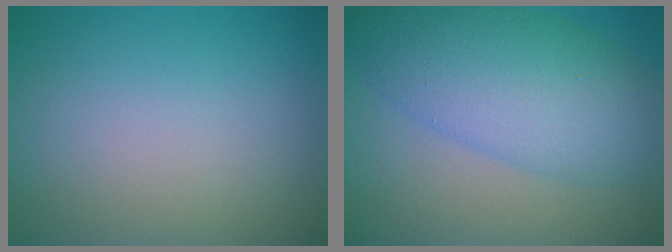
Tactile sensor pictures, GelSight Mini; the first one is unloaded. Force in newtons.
{"total": 8.5, "press": 8.5, "slide": 0.2}